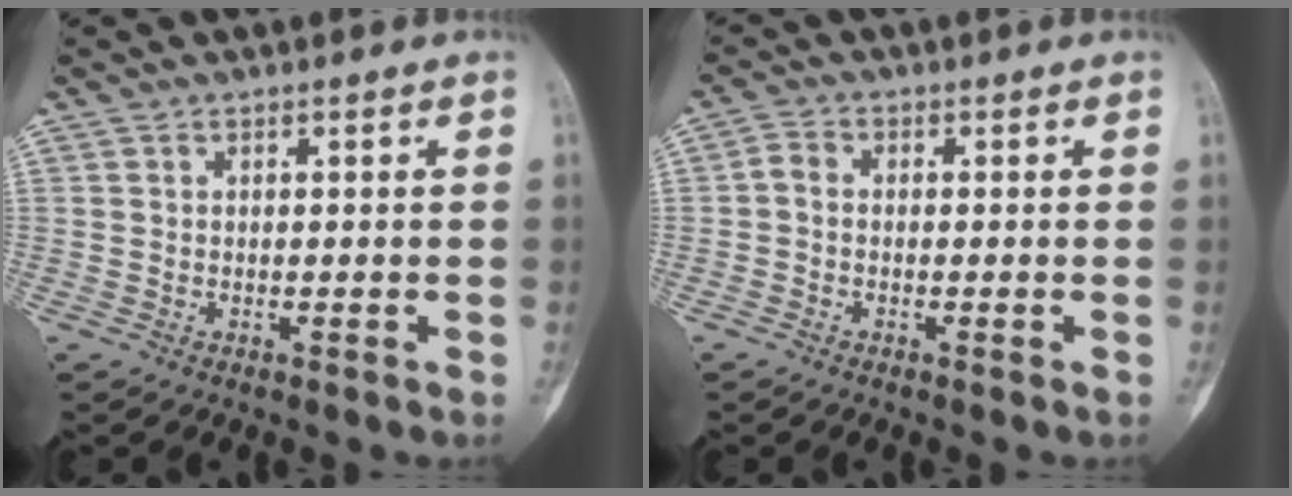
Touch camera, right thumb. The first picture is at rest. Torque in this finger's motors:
{"motor_torque": [0.01, 0.04, 0.55, -0.06, -0.01]}